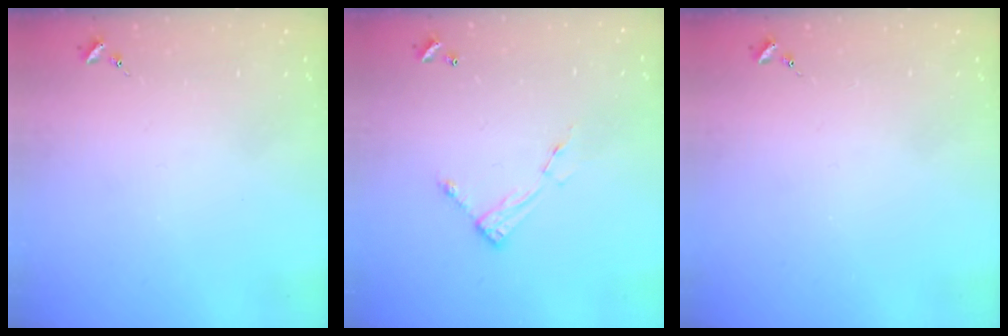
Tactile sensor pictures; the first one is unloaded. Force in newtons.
{"total": 7.5, "press": 7.5, "slide": 0.3}
{"total": 0.0}